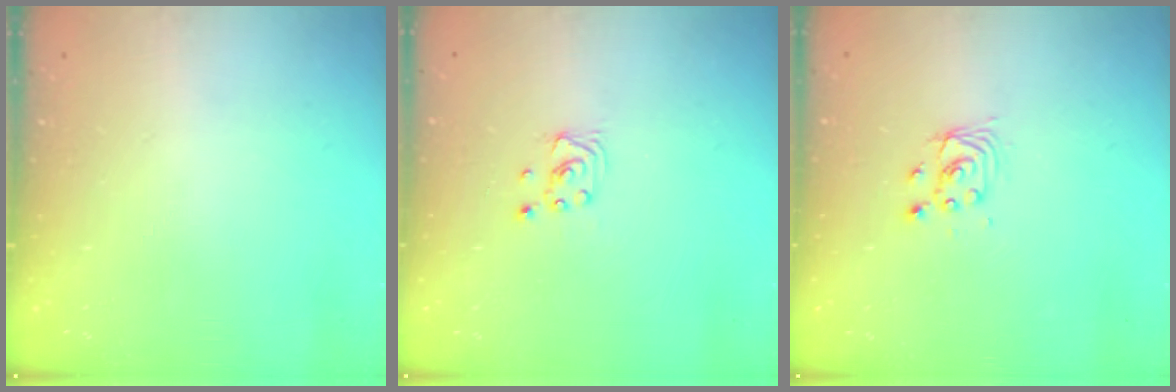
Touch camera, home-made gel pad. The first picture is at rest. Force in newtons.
{"total": 2.3, "press": 2.3, "slide": 0.2}
{"total": 3.3, "press": 3.3, "slide": 0.3}